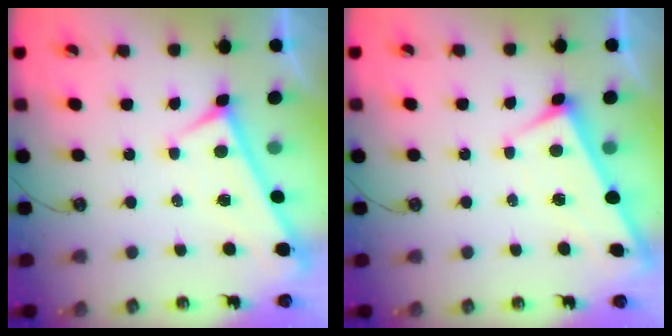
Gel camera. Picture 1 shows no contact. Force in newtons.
{"total": 2.8, "press": 2.8, "slide": 0.1}